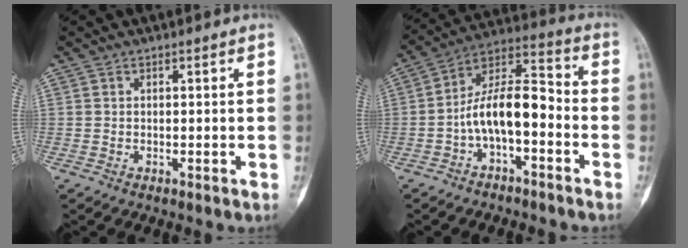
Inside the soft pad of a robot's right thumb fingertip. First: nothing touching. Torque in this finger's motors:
{"motor_torque": [0.14, 0.14, 0.82, -0.80, 0.07]}